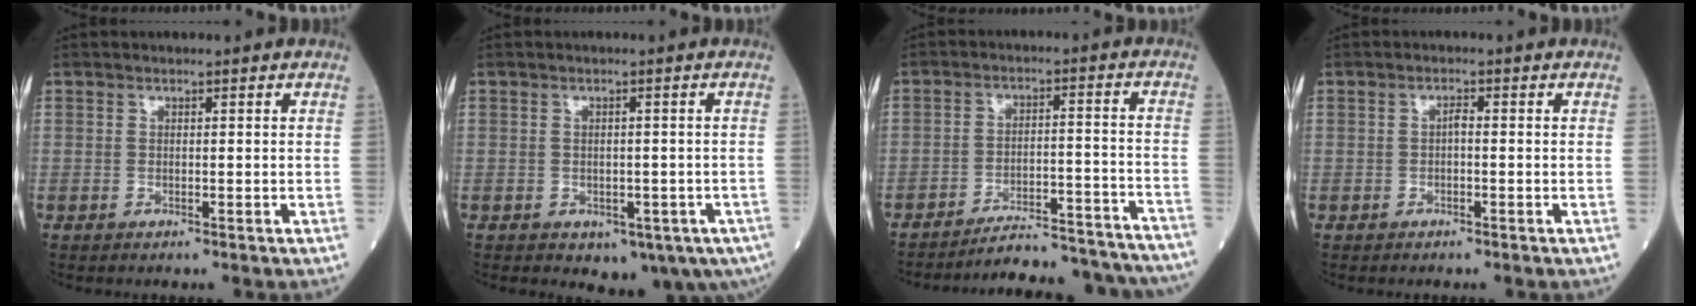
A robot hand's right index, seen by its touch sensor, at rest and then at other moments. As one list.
[{"total": 7.5, "force": [-4.2, 4.2, 4.5], "torque": [-0.030, 0.002, -0.051]}, {"total": 19.8, "force": [-19.2, 1.6, 4.5], "torque": [-0.040, 0.009, -0.250]}, {"total": 1.0, "force": [-0.1, 0.3, 0.9], "torque": [-0.016, 0.003, -0.004]}]